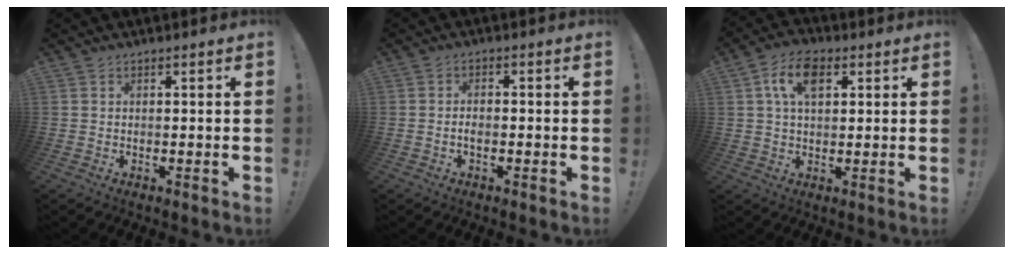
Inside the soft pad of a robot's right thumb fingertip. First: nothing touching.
{"total": 1.9, "force": [-0.8, 0.8, 1.5], "torque": [-0.025, 0.005, -0.014]}
{"total": 9.2, "force": [3.2, 5.3, 6.8], "torque": [-0.115, 0.009, 0.059]}